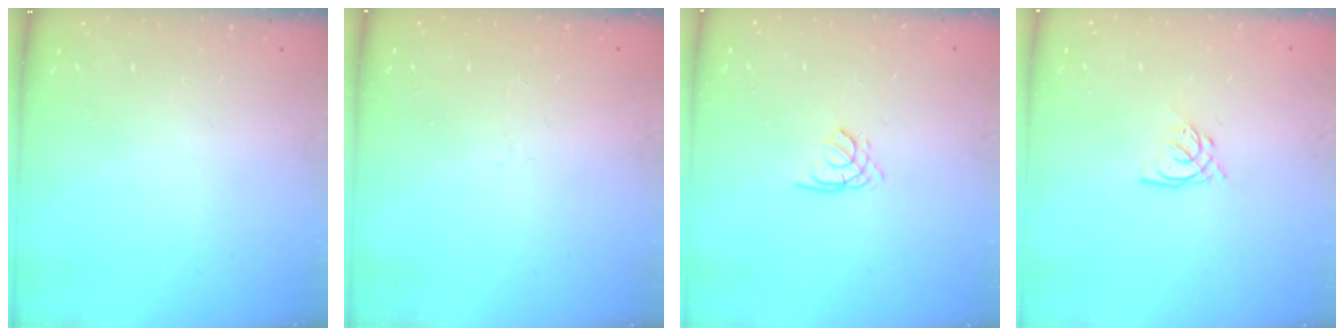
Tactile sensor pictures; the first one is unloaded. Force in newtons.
{"total": 0.9, "press": 0.9, "slide": 0.2}
{"total": 1.1, "press": 1.1, "slide": 0.3}
{"total": 5.5, "press": 5.5, "slide": 0.5}